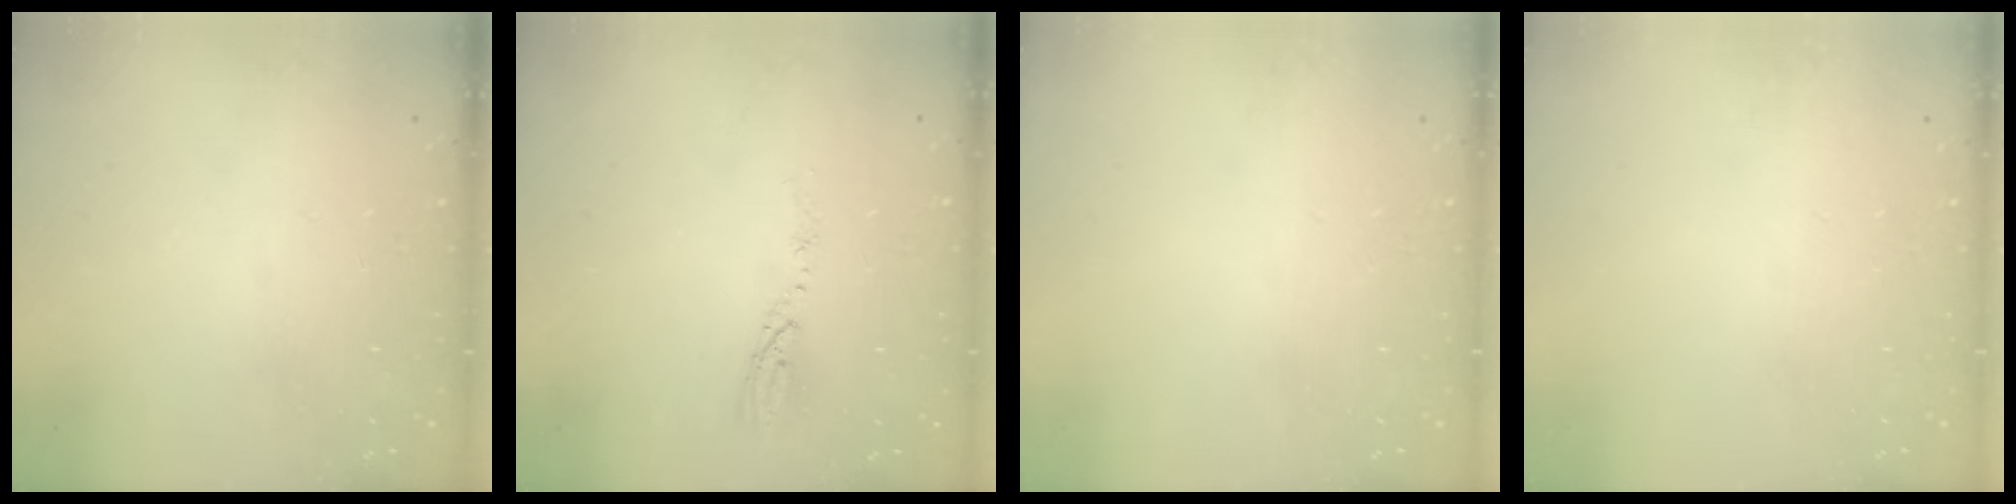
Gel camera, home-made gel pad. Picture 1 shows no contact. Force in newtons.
{"total": 4.8, "press": 4.8, "slide": 0.2}
{"total": 0.0}
{"total": 0.0}